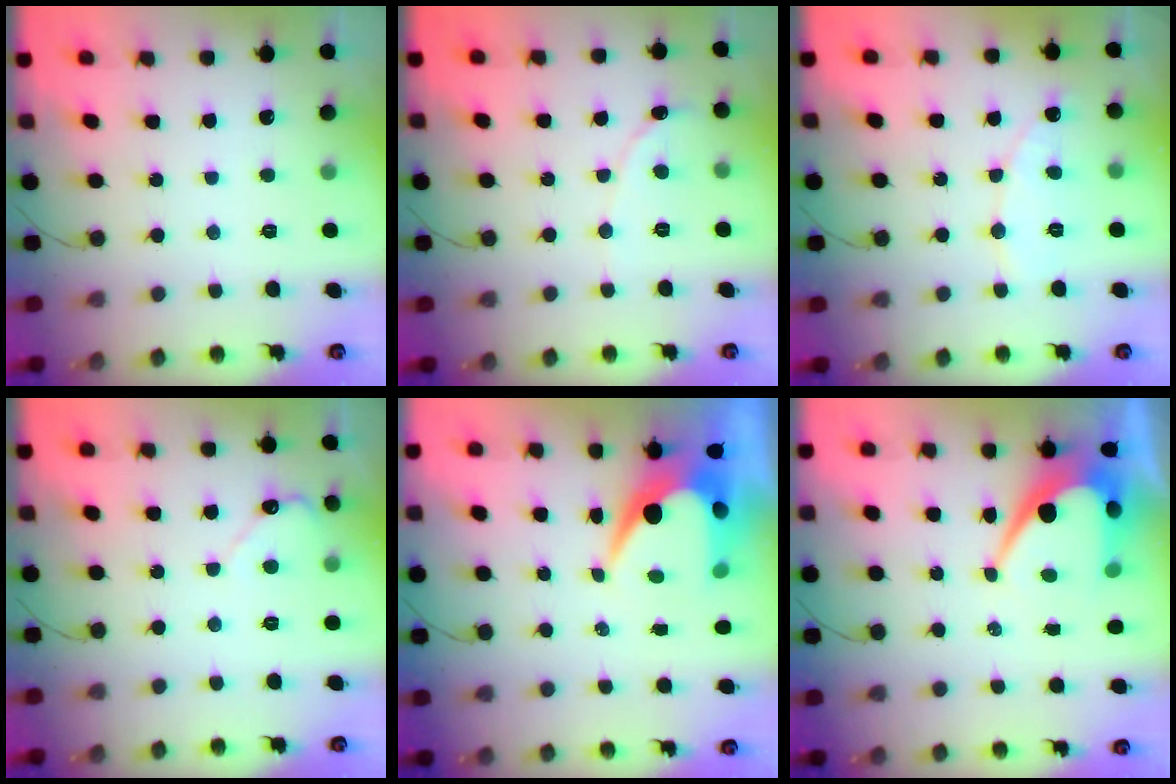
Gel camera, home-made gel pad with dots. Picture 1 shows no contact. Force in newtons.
{"total": 1.1, "press": 1.1, "slide": 0.1}
{"total": 7.0, "press": 7.0, "slide": 0.7}
{"total": 3.0, "press": 3.0, "slide": 0.3}
{"total": 8.7, "press": 8.7, "slide": 0.8}
{"total": 11.0, "press": 11.0, "slide": 0.7}